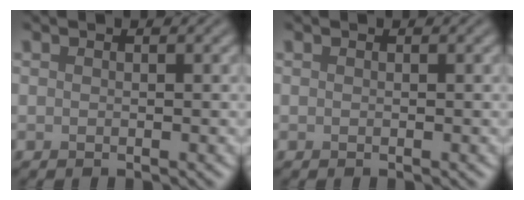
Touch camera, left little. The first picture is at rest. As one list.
[{"total": 0.0}]